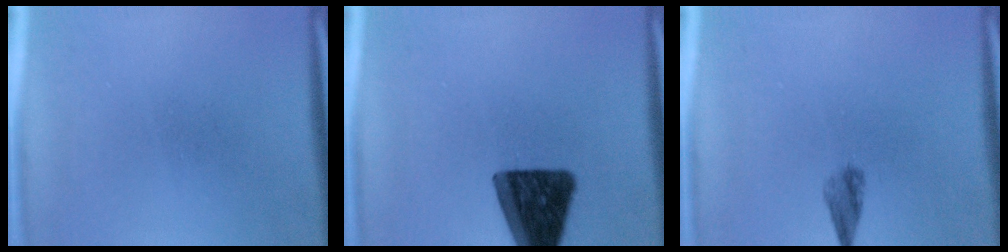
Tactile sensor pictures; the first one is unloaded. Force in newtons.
{"total": 14.1}
{"total": 2.0}